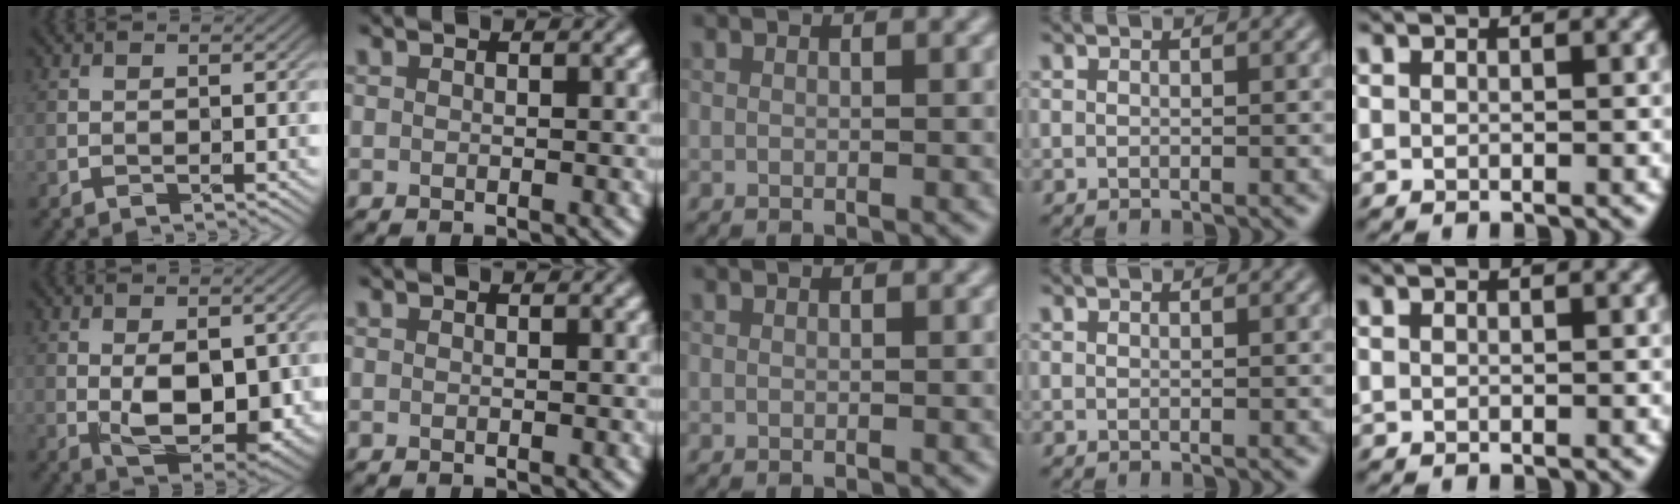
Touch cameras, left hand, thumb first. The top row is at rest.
{"thumb": {"total": 7.4, "force": [-0.4, 3.8, 6.3], "torque": [-0.117, -0.018, 0.008]}}